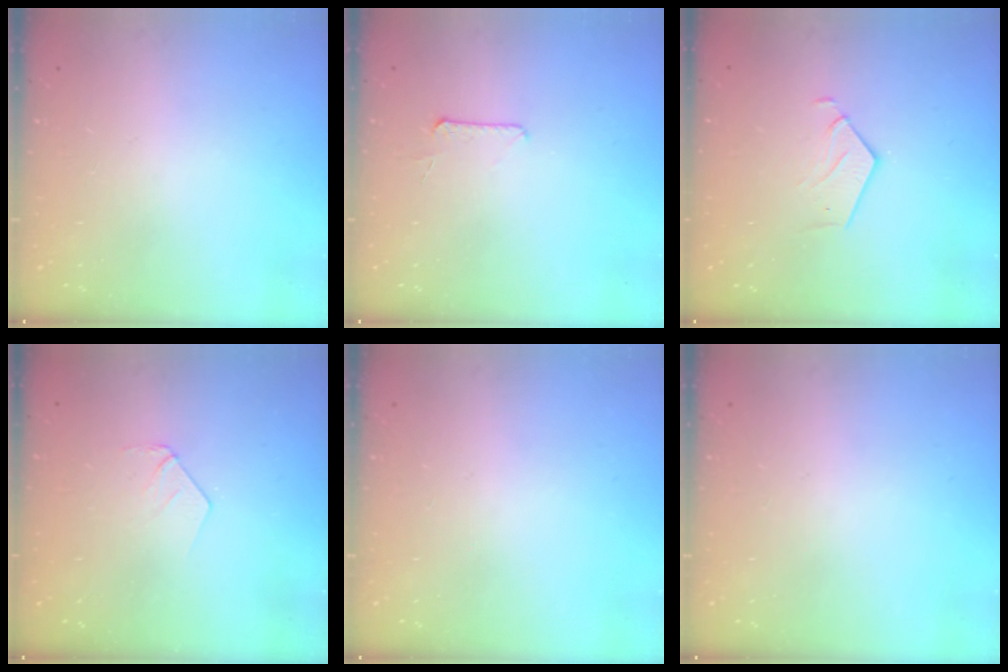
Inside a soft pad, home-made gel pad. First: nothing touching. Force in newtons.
{"total": 5.9, "press": 5.8, "slide": 0.6}
{"total": 2.8, "press": 2.8, "slide": 0.2}
{"total": 3.4, "press": 3.4, "slide": 0.3}
{"total": 0.0}
{"total": 0.0}